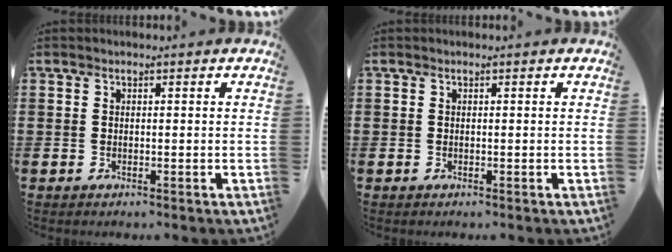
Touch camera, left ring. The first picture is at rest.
{"total": 0.0}